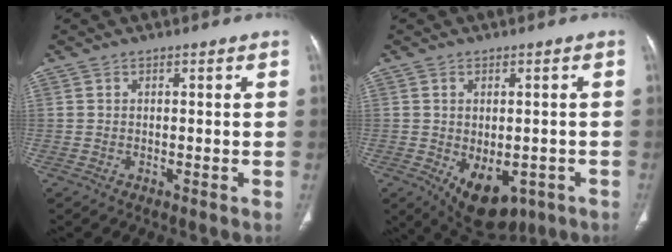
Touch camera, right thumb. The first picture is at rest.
{"total": 11.5, "force": [-4.2, 6.9, 8.2], "torque": [-0.105, 0.003, -0.041]}